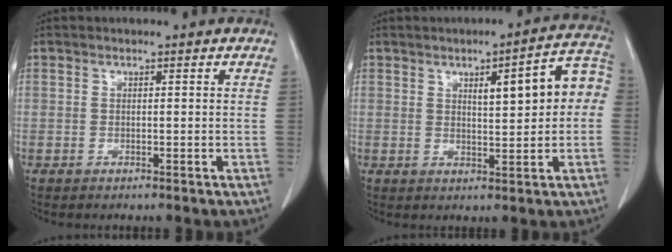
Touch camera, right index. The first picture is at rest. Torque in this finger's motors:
{"motor_torque": [0.56, 0.37, 0.22, 0.08]}